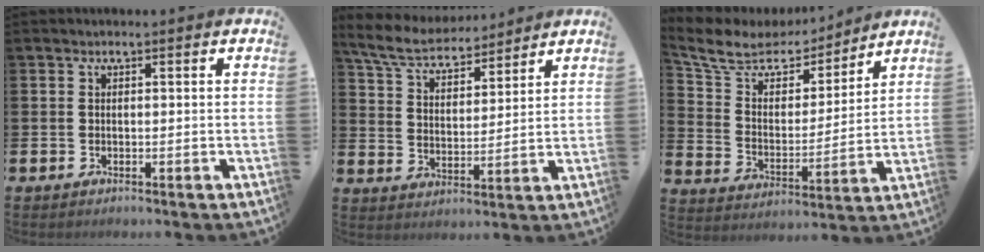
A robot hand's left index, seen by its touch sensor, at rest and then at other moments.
{"total": 7.3, "force": [6.8, 1.8, 2.0], "torque": [-0.073, -0.034, 0.123]}
{"total": 8.4, "force": [7.4, 3.7, 1.9], "torque": [-0.089, -0.045, 0.132]}